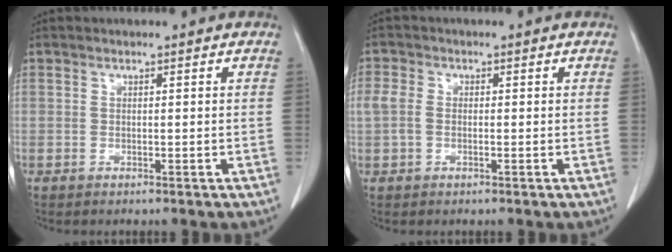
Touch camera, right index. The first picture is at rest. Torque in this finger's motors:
{"motor_torque": [0.26, 0.18, 0.05, 0.04]}